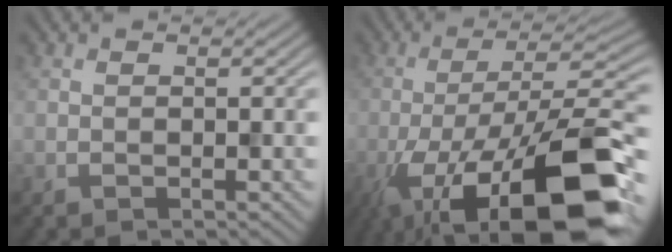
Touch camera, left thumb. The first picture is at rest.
{"total": 18.0, "force": [-9.8, 6.4, 13.8], "torque": [-0.237, -0.022, -0.160]}